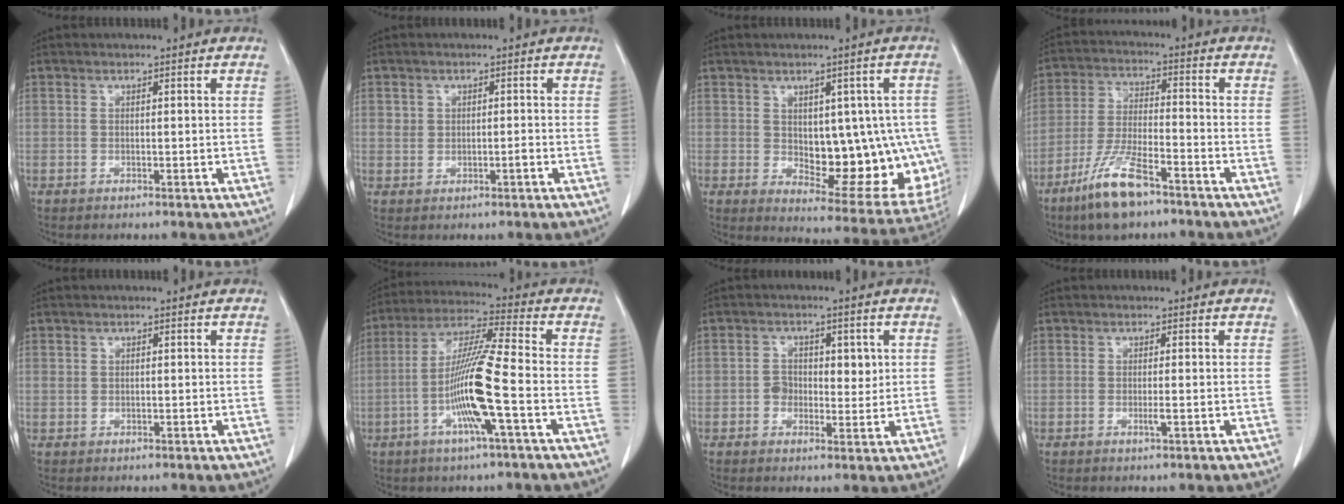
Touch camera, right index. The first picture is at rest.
{"total": 1.8, "force": [0.0, 1.3, 1.2], "torque": [-0.022, 0.009, 0.005]}
{"total": 15.8, "force": [-0.7, 7.8, 13.8], "torque": [-0.133, 0.008, 0.016]}
{"total": 10.5, "force": [-7.0, 2.3, 7.4], "torque": [-0.155, -0.019, -0.134]}
{"total": 0.7, "force": [0.2, 0.7, 0.3], "torque": [-0.005, 0.008, 0.004]}
{"total": 12.4, "force": [-3.5, -0.3, 11.9], "torque": [-0.234, -0.002, -0.075]}
{"total": 4.5, "force": [0.4, 3.3, 3.0], "torque": [-0.034, 0.009, 0.006]}
{"total": 1.2, "force": [-0.4, -0.2, 1.2], "torque": [-0.020, -0.004, -0.007]}